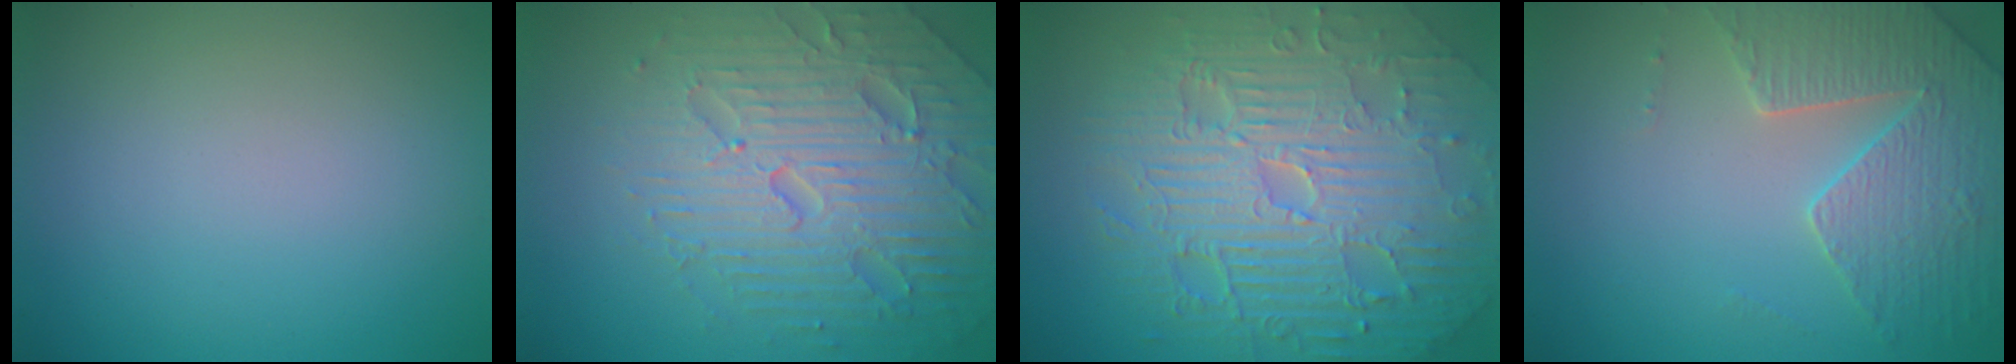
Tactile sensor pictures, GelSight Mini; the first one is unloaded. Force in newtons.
{"total": 7.4, "press": 7.3, "slide": 1.6}
{"total": 11.7, "press": 7.5, "slide": 9.0}
{"total": 4.3, "press": 4.1, "slide": 1.1}